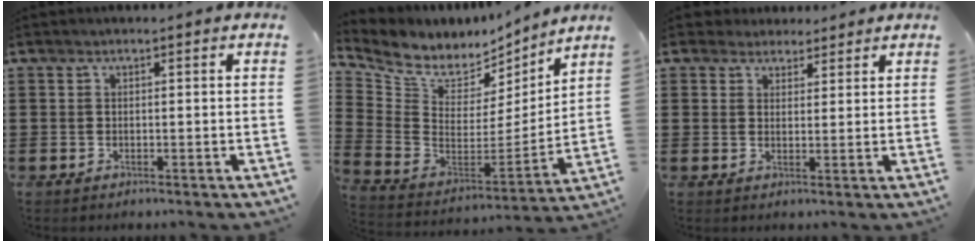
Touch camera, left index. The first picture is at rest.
{"total": 6.8, "force": [5.4, 3.6, 2.0], "torque": [-0.080, -0.045, 0.096]}
{"total": 3.0, "force": [2.5, 1.5, 0.0], "torque": [-0.011, 0.007, 0.049]}